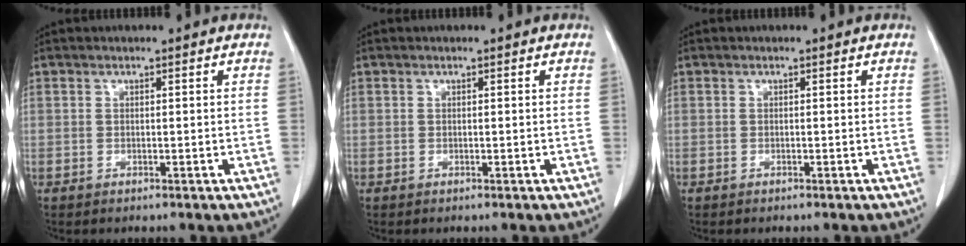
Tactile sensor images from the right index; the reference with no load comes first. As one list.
[{"total": 0.0}, {"total": 0.0}]